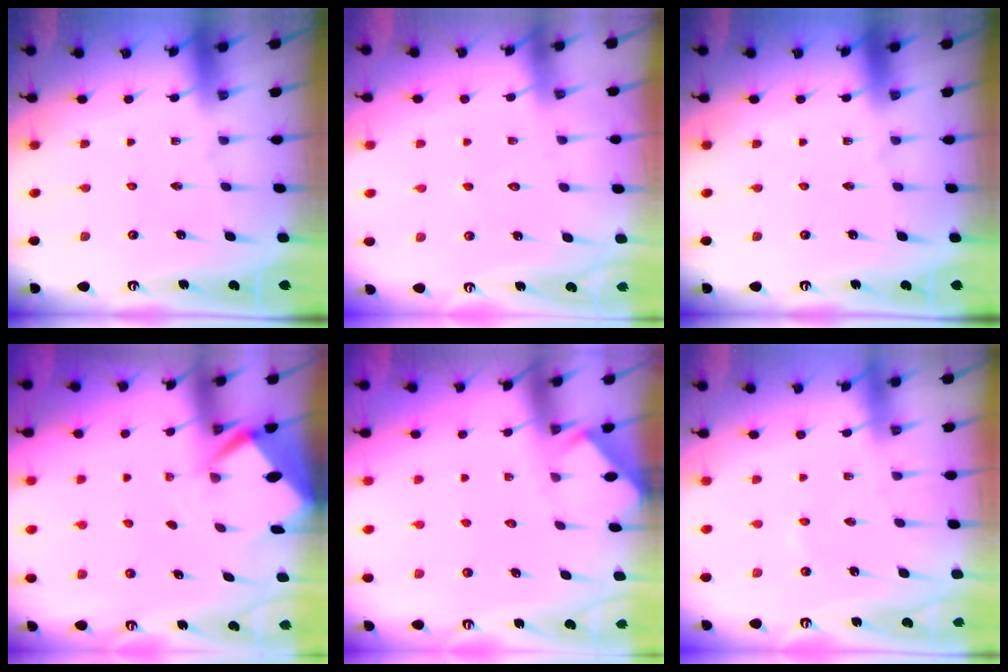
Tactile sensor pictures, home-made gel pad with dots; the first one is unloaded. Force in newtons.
{"total": 5.1, "press": 5.0, "slide": 0.6}
{"total": 0.0}
{"total": 2.8, "press": 2.8, "slide": 0.2}
{"total": 4.4, "press": 4.4, "slide": 0.4}
{"total": 1.6, "press": 1.6, "slide": 0.3}